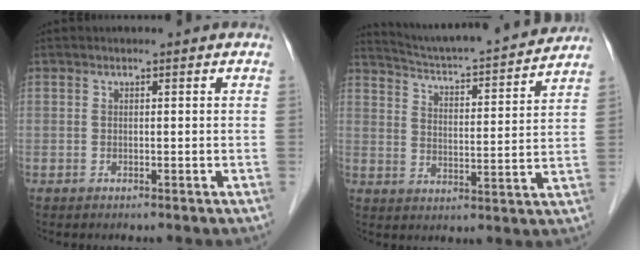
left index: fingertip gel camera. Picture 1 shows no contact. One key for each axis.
{"total": 17.5, "fx": 16.5, "fy": 0.2, "fz": 6.0, "tx": -0.105, "ty": -0.012, "tz": 0.235}